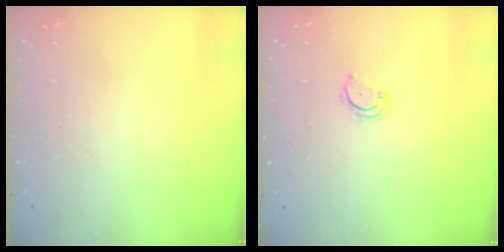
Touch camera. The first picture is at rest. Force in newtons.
{"total": 2.8, "press": 2.8, "slide": 0.3}